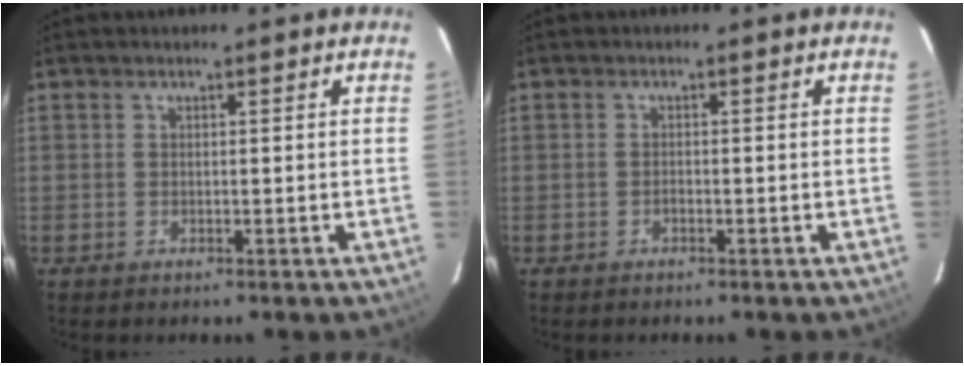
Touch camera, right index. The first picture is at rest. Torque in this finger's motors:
{"motor_torque": [0.15, 0.14, 0.16, 0.01]}